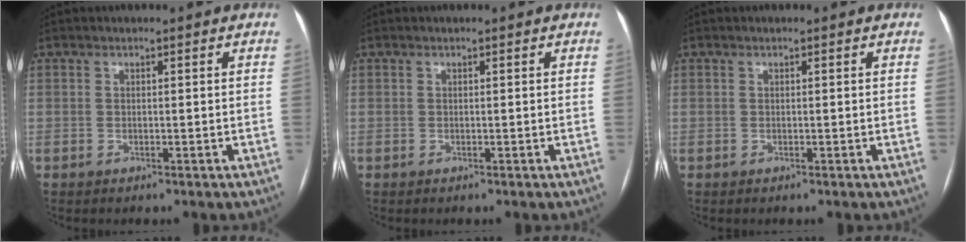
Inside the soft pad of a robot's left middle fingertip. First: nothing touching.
{"total": 0.0}
{"total": 0.0}